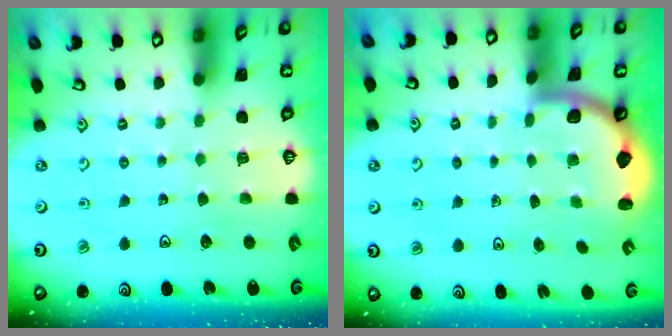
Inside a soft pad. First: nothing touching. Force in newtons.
{"total": 1.6, "press": 1.6, "slide": 0.1}